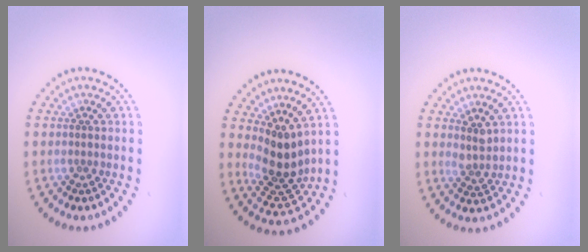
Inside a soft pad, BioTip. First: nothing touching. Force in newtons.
{"total": 3.6, "press": 2.7, "slide": 2.3}
{"total": 1.7, "press": 1.3, "slide": 1.1}